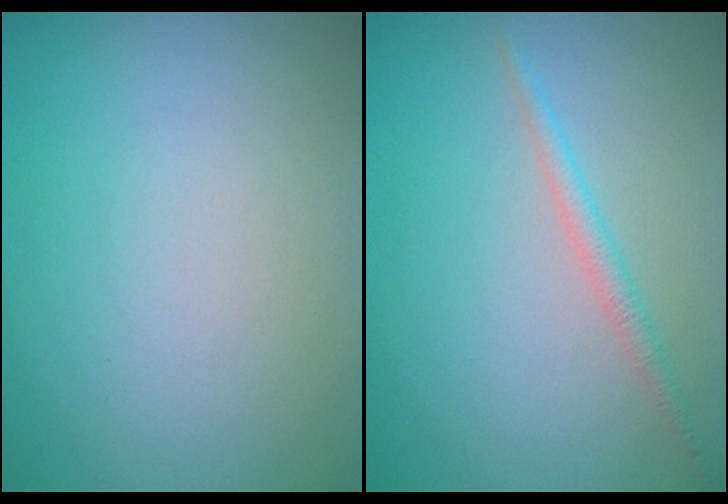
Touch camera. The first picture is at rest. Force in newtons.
{"total": 1.5, "press": 1.5, "slide": 0.1}